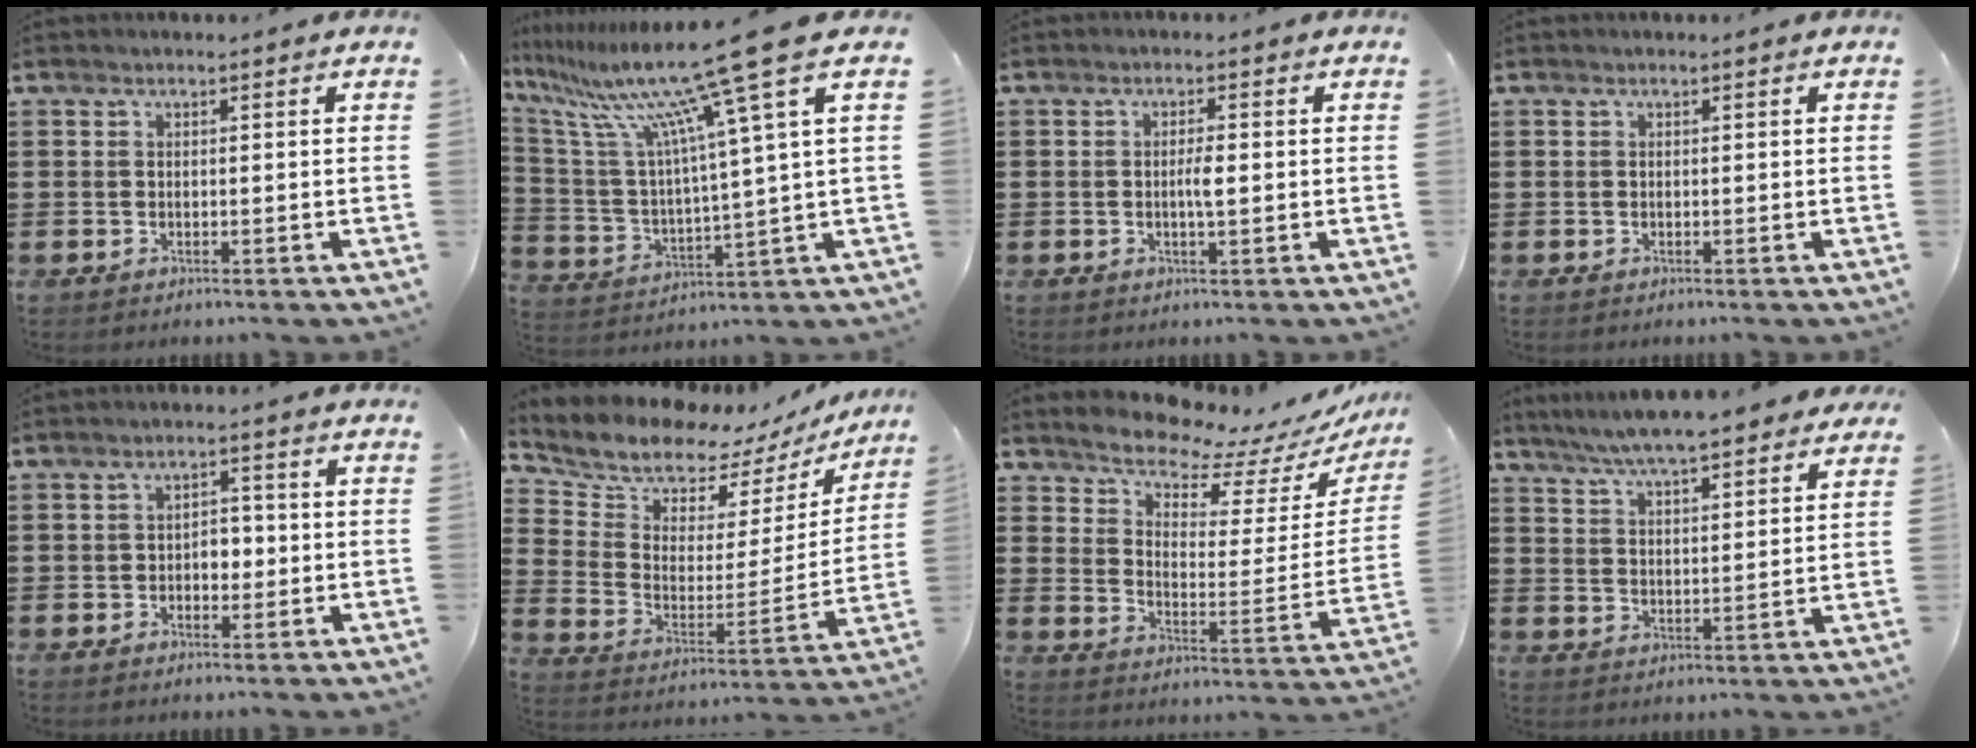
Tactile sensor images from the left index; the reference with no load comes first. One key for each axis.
{"total": 15.8, "fx": 11.2, "fy": -0.7, "fz": 11.2, "tx": -0.247, "ty": -0.069, "tz": 0.174}
{"total": 2.5, "fx": -0.2, "fy": 0.4, "fz": 2.4, "tx": -0.046, "ty": -0.001, "tz": -0.005}
{"total": 0.0}
{"total": 3.0, "fx": -0.7, "fy": 2.0, "fz": 2.2, "tx": -0.037, "ty": 0.004, "tz": -0.020}
{"total": 8.5, "fx": 7.8, "fy": 2.8, "fz": 1.6, "tx": -0.074, "ty": -0.056, "tz": 0.135}
{"total": 8.0, "fx": 7.8, "fy": 1.3, "fz": 1.5, "tx": -0.054, "ty": -0.068, "tz": 0.138}
{"total": 6.2, "fx": 5.9, "fy": 0.4, "fz": 2.1, "tx": -0.065, "ty": -0.024, "tz": 0.104}